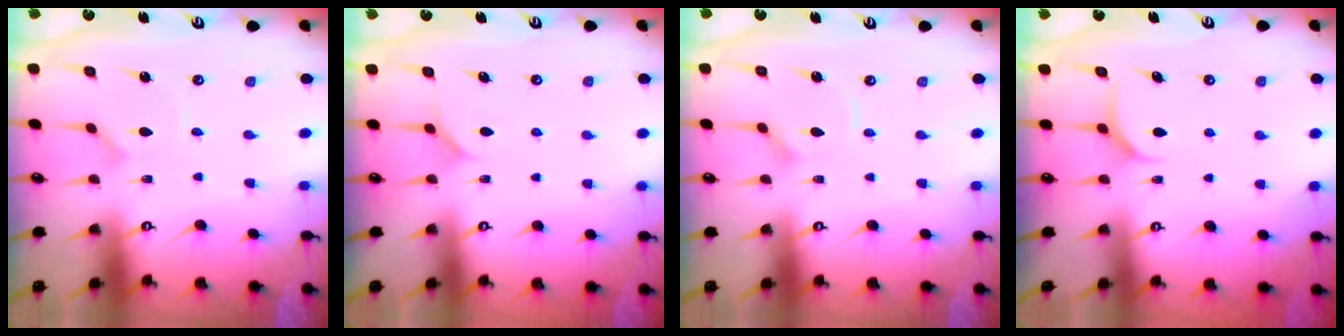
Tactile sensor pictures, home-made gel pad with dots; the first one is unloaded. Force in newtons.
{"total": 4.4, "press": 4.4, "slide": 0.5}
{"total": 2.5, "press": 2.5, "slide": 0.2}
{"total": 4.9, "press": 4.9, "slide": 0.5}